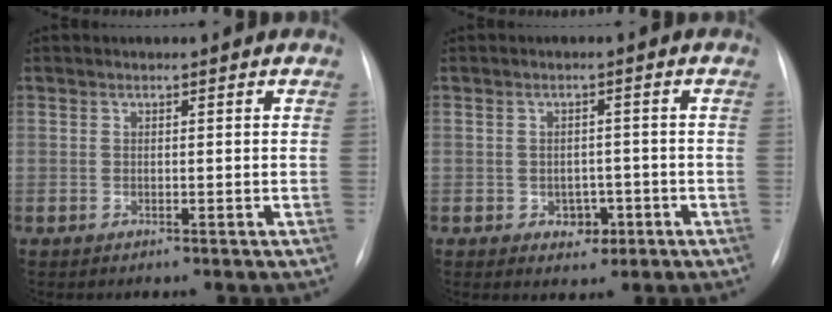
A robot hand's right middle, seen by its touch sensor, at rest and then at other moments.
{"total": 3.0, "force": [-1.1, 2.3, 1.5], "torque": [-0.012, 0.008, -0.007]}